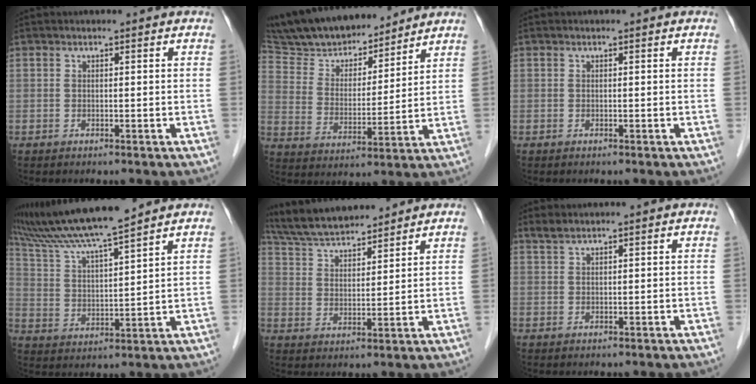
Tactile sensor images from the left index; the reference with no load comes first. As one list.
[{"total": 16.9, "force": [14.9, 5.0, 6.1], "torque": [-0.110, 0.018, 0.261]}, {"total": 0.0}, {"total": 13.2, "force": [11.6, -0.9, 6.2], "torque": [-0.124, 0.010, 0.211]}, {"total": 12.4, "force": [11.4, 2.2, 4.2], "torque": [-0.083, 0.022, 0.210]}, {"total": 1.6, "force": [1.5, 0.2, 0.6], "torque": [-0.016, 0.011, 0.035]}]